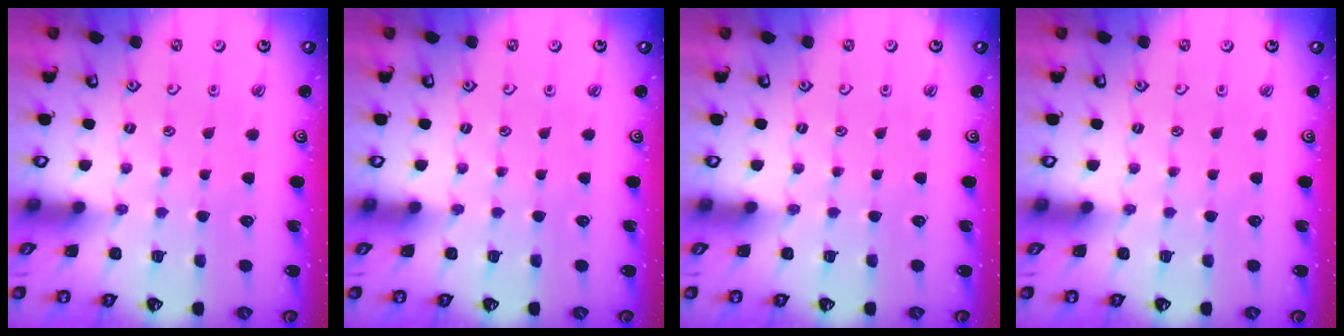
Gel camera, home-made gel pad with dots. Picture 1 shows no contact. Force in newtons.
{"total": 0.0}
{"total": 0.0}
{"total": 0.0}